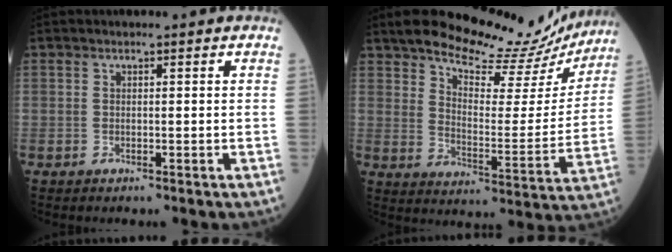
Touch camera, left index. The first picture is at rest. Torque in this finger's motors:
{"motor_torque": [1.02, -1.12, 0.35, 0.02]}